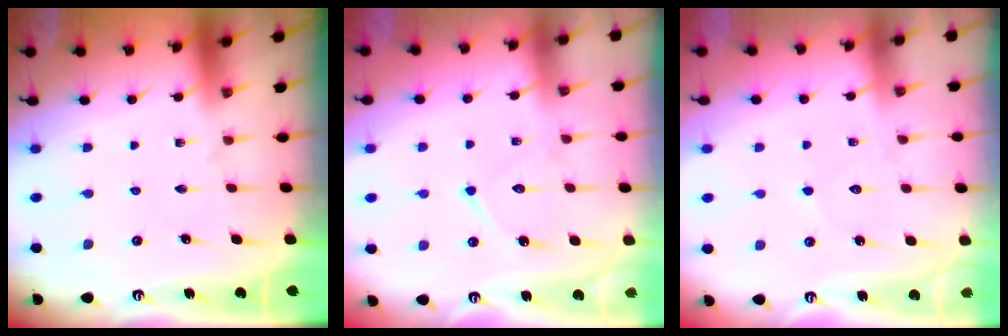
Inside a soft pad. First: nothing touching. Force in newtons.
{"total": 9.8, "press": 9.7, "slide": 0.8}
{"total": 4.8, "press": 4.8, "slide": 0.5}